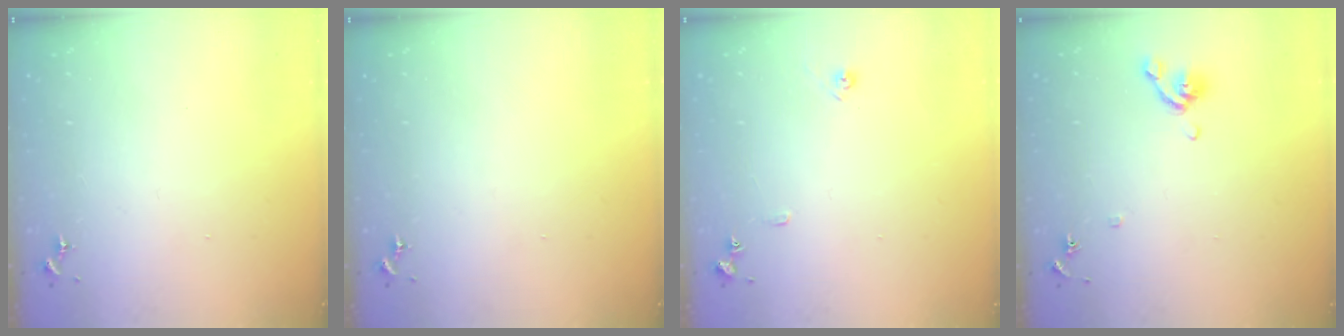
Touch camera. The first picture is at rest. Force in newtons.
{"total": 0.0}
{"total": 6.9, "press": 6.9, "slide": 0.7}
{"total": 7.8, "press": 7.6, "slide": 1.6}